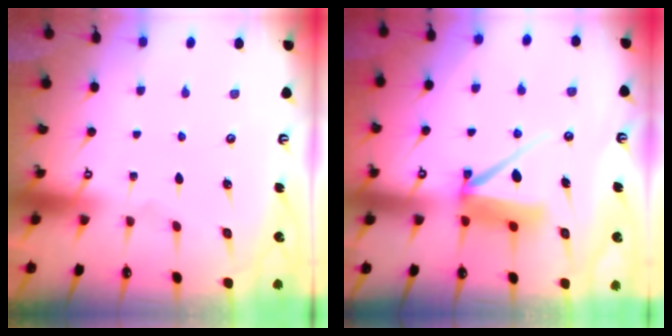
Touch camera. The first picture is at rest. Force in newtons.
{"total": 11.5, "press": 11.4, "slide": 0.7}